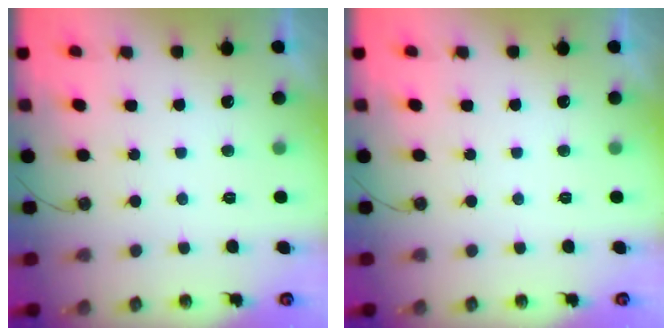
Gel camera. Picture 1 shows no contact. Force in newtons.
{"total": 0.0}